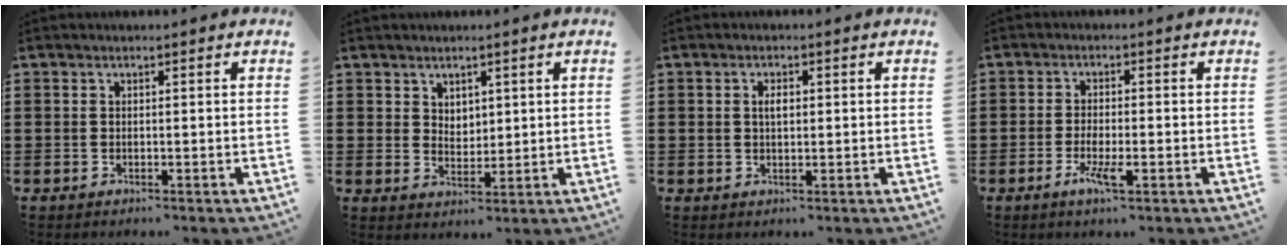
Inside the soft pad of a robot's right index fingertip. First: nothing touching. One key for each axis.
{"total": 2.9, "fx": 2.2, "fy": 1.9, "fz": 0.3, "tx": -0.013, "ty": 0.007, "tz": 0.041}
{"total": 1.9, "fx": 0.3, "fy": 0.9, "fz": 1.7, "tx": -0.034, "ty": 0.006, "tz": 0.004}
{"total": 3.6, "fx": -1.6, "fy": 0.9, "fz": 3.2, "tx": -0.064, "ty": -0.005, "tz": -0.031}